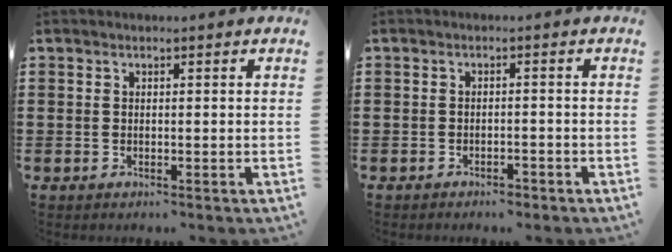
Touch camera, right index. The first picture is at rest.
{"total": 1.5, "force": [-1.4, 0.4, 0.0], "torque": [-0.006, 0.004, -0.032]}